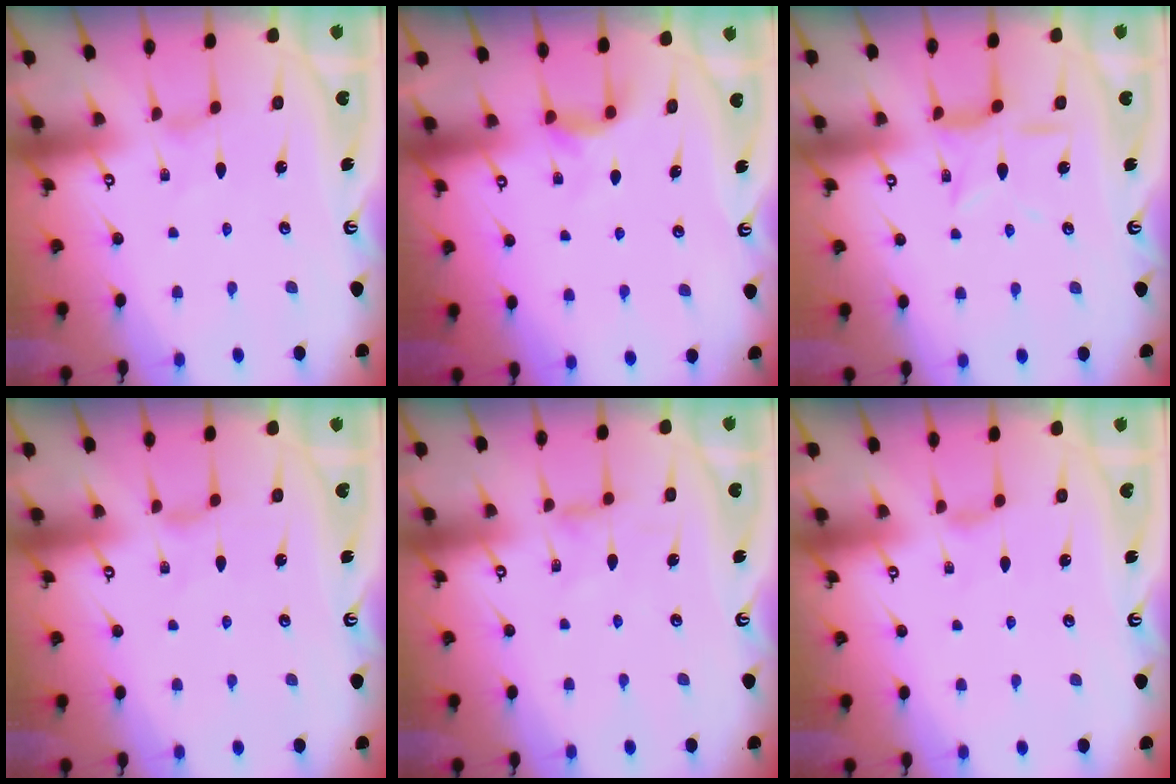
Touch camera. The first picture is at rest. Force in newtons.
{"total": 4.0, "press": 4.0, "slide": 0.2}
{"total": 7.4, "press": 7.4, "slide": 0.6}
{"total": 1.2, "press": 1.2, "slide": 0.3}
{"total": 2.0, "press": 1.9, "slide": 0.4}
{"total": 1.9, "press": 1.9, "slide": 0.4}